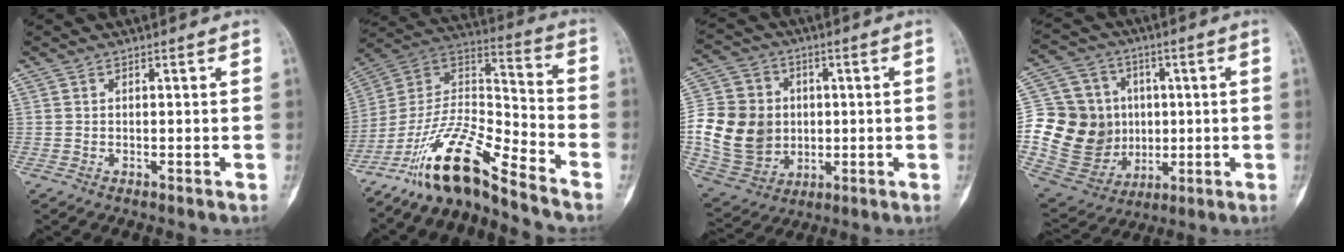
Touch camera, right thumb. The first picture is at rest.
{"total": 16.3, "force": [-12.9, 2.9, 9.5], "torque": [-0.177, 0.093, -0.242]}
{"total": 17.5, "force": [-0.3, 14.8, 9.4], "torque": [-0.161, 0.011, 0.010]}
{"total": 19.1, "force": [0.6, 17.0, 8.6], "torque": [-0.130, 0.022, 0.034]}